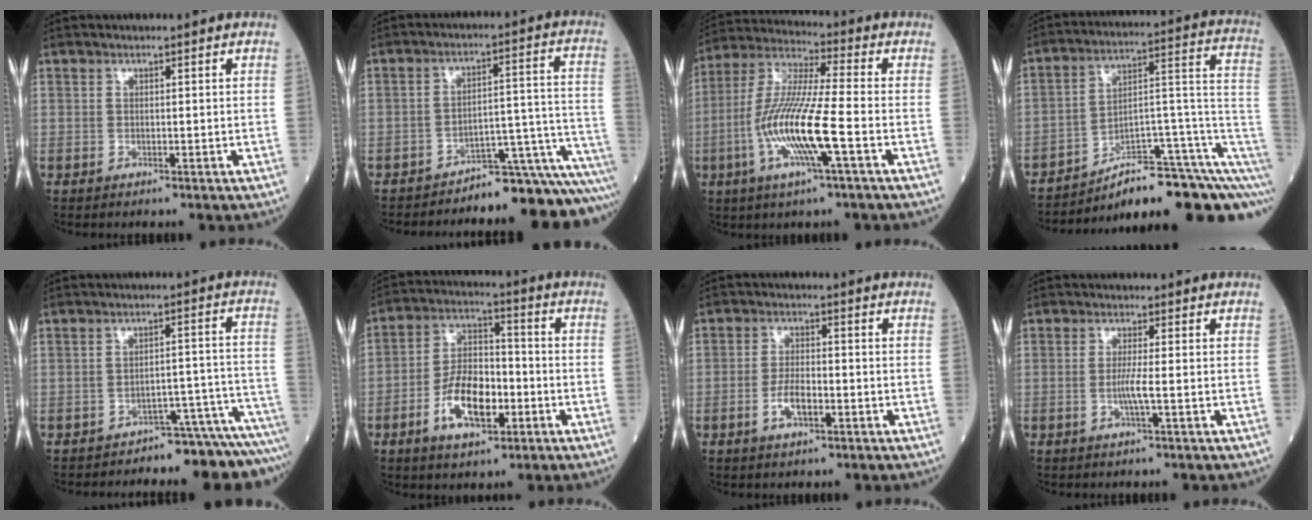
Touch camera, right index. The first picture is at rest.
{"total": 15.2, "force": [-15.0, -0.5, 2.6], "torque": [0.016, 0.049, -0.193]}
{"total": 14.0, "force": [-4.0, 0.5, 13.4], "torque": [-0.277, -0.006, -0.082]}
{"total": 17.1, "force": [-11.2, 3.9, 12.4], "torque": [-0.099, 0.081, -0.153]}
{"total": 9.9, "force": [-9.8, -0.5, 1.3], "torque": [0.024, 0.046, -0.125]}
{"total": 10.8, "force": [-4.0, 4.9, 8.7], "torque": [-0.174, 0.011, -0.071]}
{"total": 4.3, "force": [-1.7, 1.5, 3.7], "torque": [-0.072, 0.002, -0.032]}
{"total": 2.5, "force": [-0.6, -0.4, 2.4], "torque": [-0.050, -0.003, -0.013]}